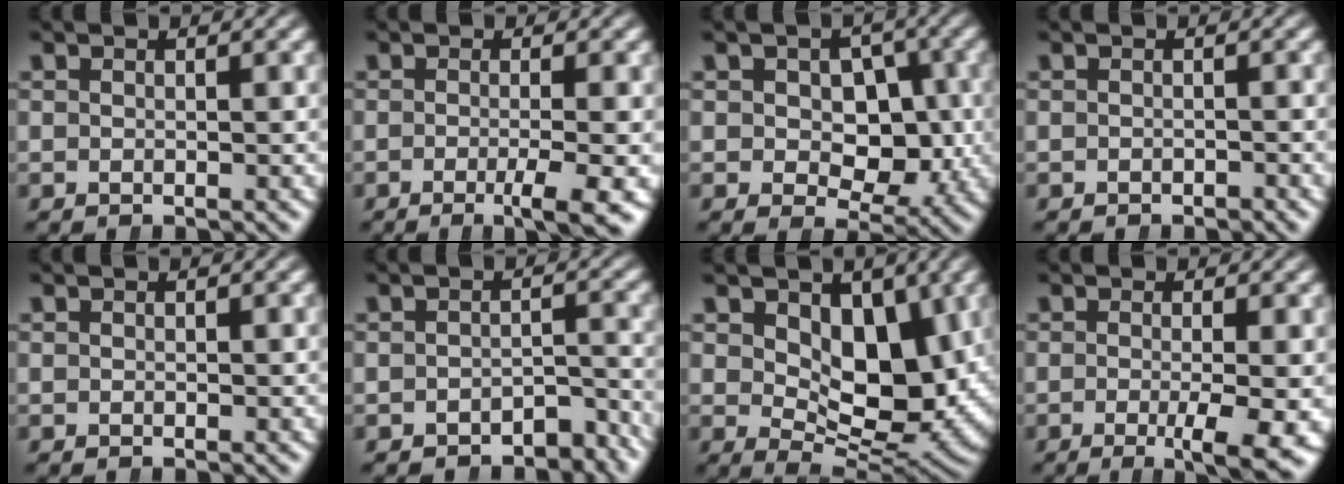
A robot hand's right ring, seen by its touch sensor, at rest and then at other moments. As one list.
[{"total": 3.1, "force": [-1.2, -0.2, 2.9], "torque": [-0.038, 0.004, -0.025]}, {"total": 6.5, "force": [0.1, 5.1, 4.1], "torque": [-0.048, -0.015, 0.008]}, {"total": 0.9, "force": [-0.8, 0.1, -0.4], "torque": [0.010, -0.004, -0.009]}, {"total": 0.0}, {"total": 3.5, "force": [-3.3, 0.9, 0.5], "torque": [0.017, -0.006, -0.051]}, {"total": 9.0, "force": [1.7, 5.2, 7.1], "torque": [-0.094, -0.020, 0.038]}, {"total": 4.4, "force": [-1.4, 0.1, 4.1], "torque": [-0.055, 0.000, -0.024]}]